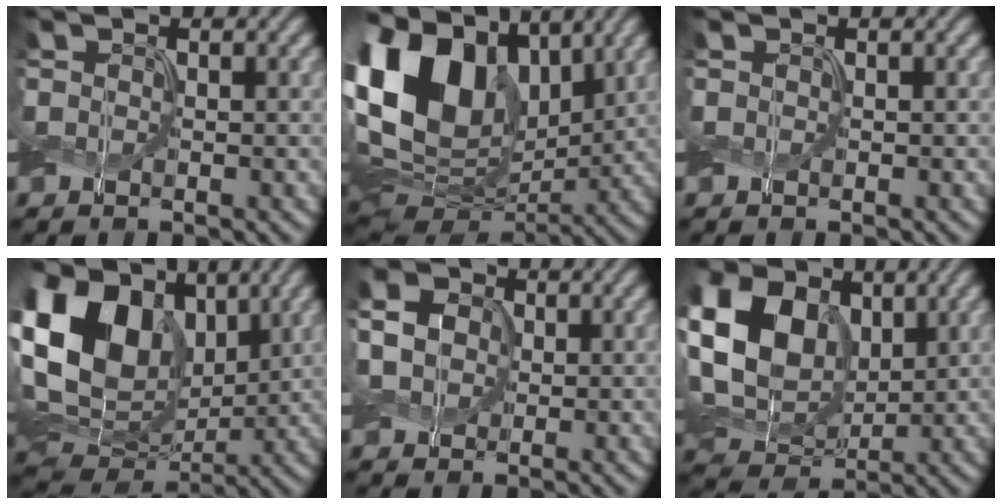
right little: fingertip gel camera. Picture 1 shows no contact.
{"total": 17.1, "force": [5.1, 11.4, 11.7], "torque": [-0.256, 0.026, 0.084]}
{"total": 0.0}
{"total": 19.1, "force": [5.8, 13.4, 12.3], "torque": [-0.261, 0.049, 0.100]}
{"total": 4.0, "force": [0.7, 3.2, 2.2], "torque": [-0.065, 0.013, 0.000]}
{"total": 11.5, "force": [2.4, 8.5, 7.4], "torque": [-0.182, 0.014, 0.039]}